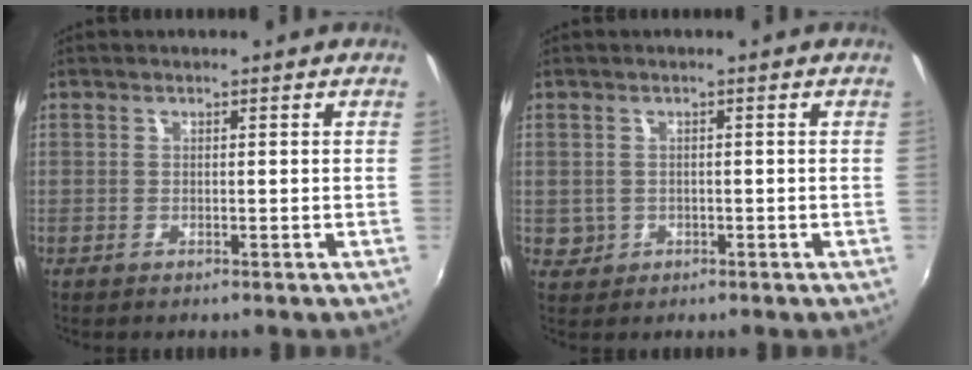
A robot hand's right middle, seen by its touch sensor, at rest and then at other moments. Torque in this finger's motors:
{"motor_torque": [0.14, -0.10, -0.03, -0.01]}